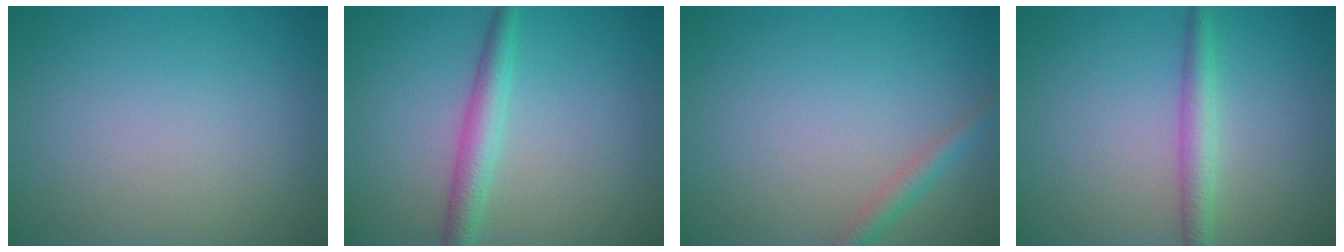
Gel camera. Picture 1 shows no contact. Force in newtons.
{"total": 2.9, "press": 2.9, "slide": 0.0}
{"total": 1.7, "press": 1.7, "slide": 0.1}
{"total": 2.6, "press": 2.6, "slide": 0.1}